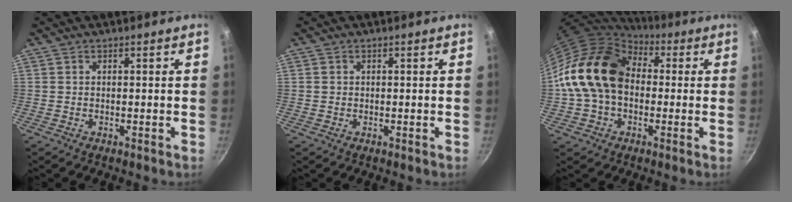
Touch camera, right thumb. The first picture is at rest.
{"total": 0.7, "force": [0.1, 0.6, 0.1], "torque": [-0.001, 0.003, 0.000]}
{"total": 17.6, "force": [0.8, 13.0, 11.8], "torque": [-0.192, 0.037, 0.004]}